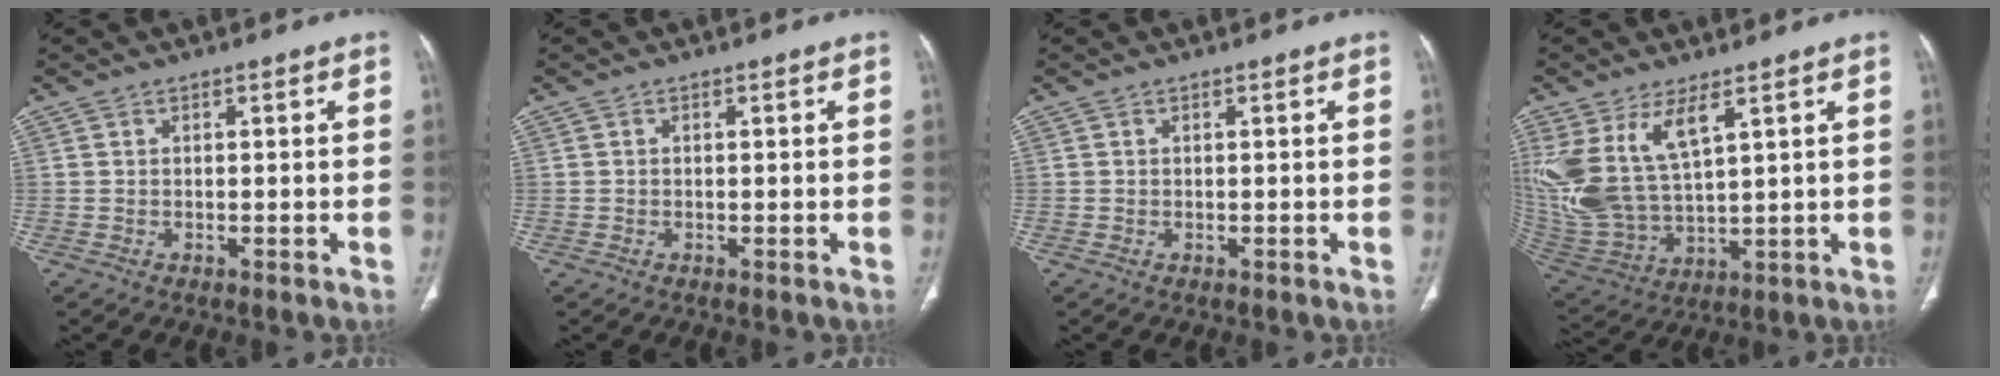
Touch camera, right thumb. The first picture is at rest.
{"total": 0.0}
{"total": 0.0}
{"total": 15.7, "force": [6.9, 7.4, 12.0], "torque": [-0.258, -0.029, 0.156]}